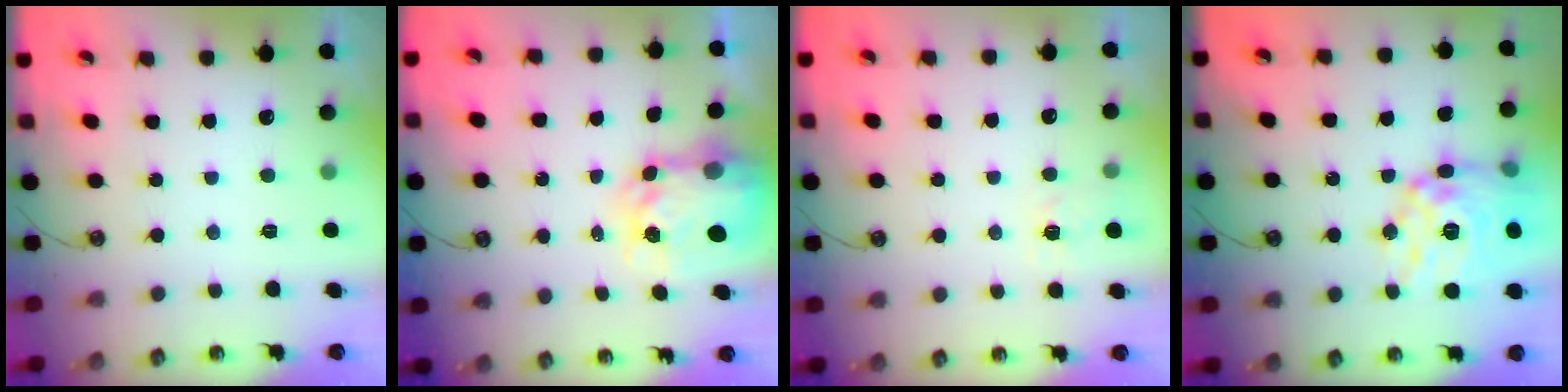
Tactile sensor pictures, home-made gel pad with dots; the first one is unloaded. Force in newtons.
{"total": 6.4, "press": 6.4, "slide": 0.6}
{"total": 3.2, "press": 3.2, "slide": 0.4}
{"total": 19.2, "press": 19.1, "slide": 1.8}